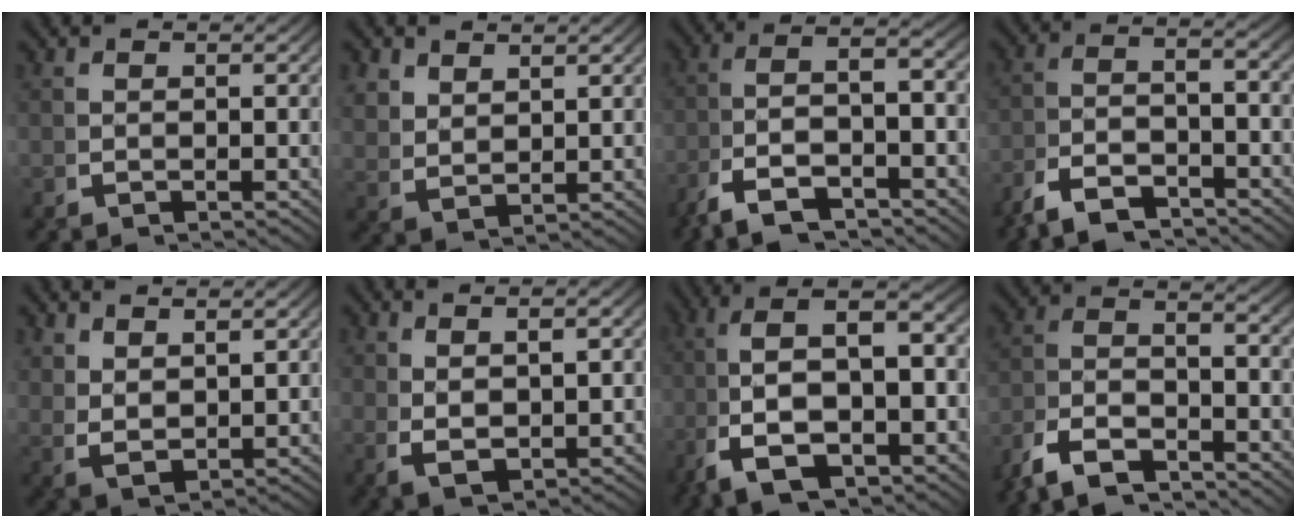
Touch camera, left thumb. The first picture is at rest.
{"total": 2.7, "force": [2.1, 1.1, 1.1], "torque": [-0.027, -0.006, 0.055]}
{"total": 8.0, "force": [-2.0, 4.3, 6.4], "torque": [-0.124, -0.010, -0.037]}
{"total": 5.4, "force": [-3.0, 2.6, 3.7], "torque": [-0.069, -0.009, -0.054]}
{"total": 3.8, "force": [1.6, 2.3, 2.6], "torque": [-0.066, -0.022, 0.050]}
{"total": 3.9, "force": [0.5, 2.1, 3.3], "torque": [-0.075, -0.015, 0.029]}
{"total": 11.2, "force": [-0.4, 6.1, 9.4], "torque": [-0.190, -0.014, 0.005]}
{"total": 7.3, "force": [-3.0, 4.4, 5.0], "torque": [-0.100, -0.014, -0.057]}